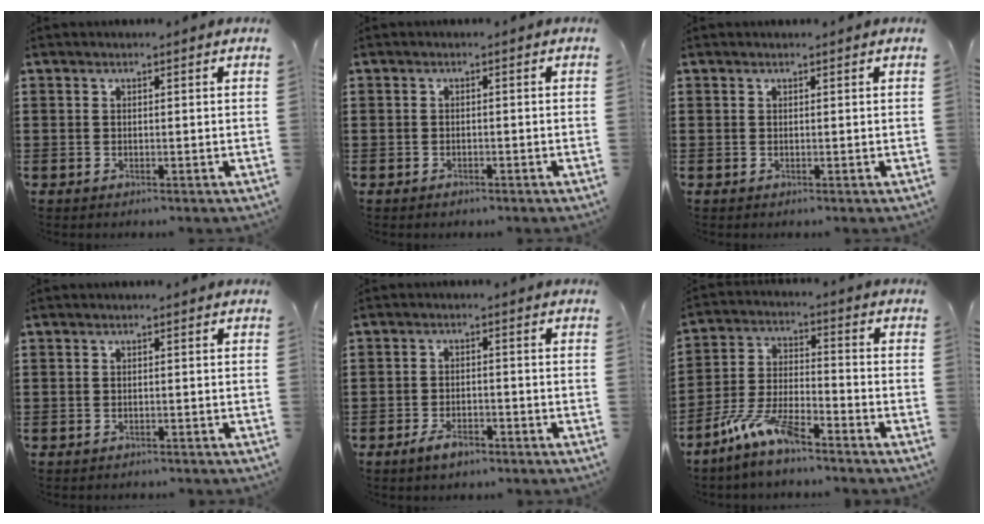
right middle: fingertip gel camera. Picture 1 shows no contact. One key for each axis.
{"total": 0.9, "fx": -0.8, "fy": 0.5, "fz": 0.0, "tx": -0.002, "ty": -0.001, "tz": -0.017}
{"total": 0.0}
{"total": 0.7, "fx": -0.7, "fy": 0.0, "fz": 0.0, "tx": -0.002, "ty": -0.002, "tz": -0.015}
{"total": 3.1, "fx": -2.3, "fy": 1.1, "fz": 1.6, "tx": -0.035, "ty": 0.000, "tz": -0.045}
{"total": 8.5, "fx": -6.8, "fy": 1.4, "fz": 5.0, "tx": -0.120, "ty": -0.006, "tz": -0.134}